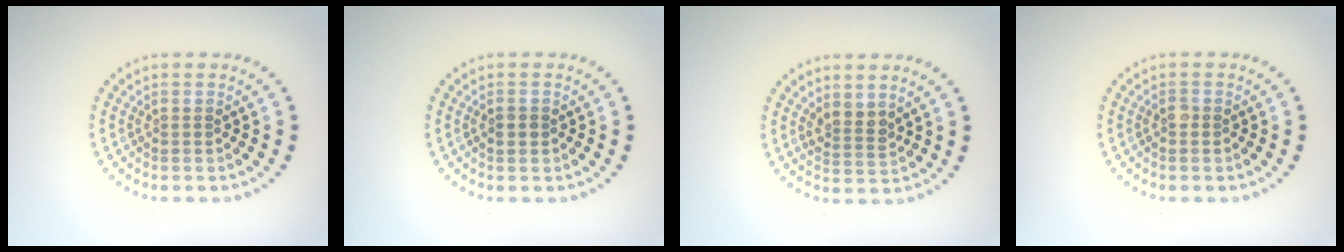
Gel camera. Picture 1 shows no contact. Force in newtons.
{"total": 1.3, "press": 1.2, "slide": 0.3}
{"total": 2.0, "press": 1.7, "slide": 1.1}
{"total": 0.6, "press": 0.5, "slide": 0.3}